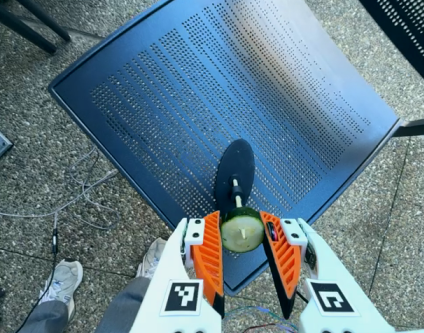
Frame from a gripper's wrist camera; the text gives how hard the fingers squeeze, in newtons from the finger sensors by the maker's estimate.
{"total": 10.5, "left": 9.8, "right": 11.2}